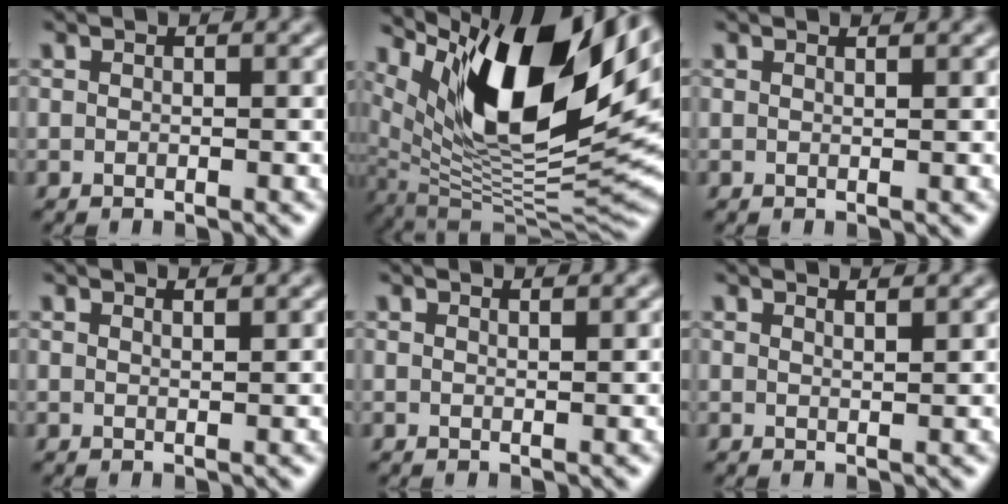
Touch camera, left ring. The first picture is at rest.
{"total": 16.3, "force": [7.5, 6.4, 13.0], "torque": [-0.212, 0.005, 0.127]}
{"total": 0.7, "force": [0.7, 0.1, 0.3], "torque": [-0.002, -0.001, 0.007]}
{"total": 1.3, "force": [1.2, 0.3, 0.5], "torque": [-0.002, 0.000, 0.011]}
{"total": 1.0, "force": [0.9, 0.2, 0.4], "torque": [-0.002, 0.000, 0.009]}
{"total": 1.6, "force": [1.4, 0.4, 0.7], "torque": [-0.003, 0.002, 0.012]}